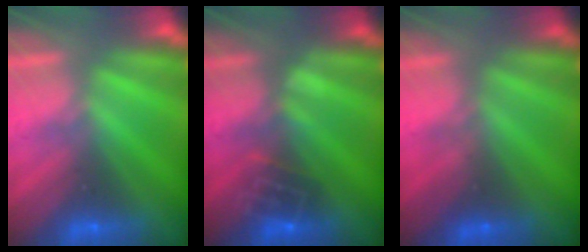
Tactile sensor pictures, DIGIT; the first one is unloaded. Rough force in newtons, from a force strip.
{"total": 2.8}
{"total": 2.2}